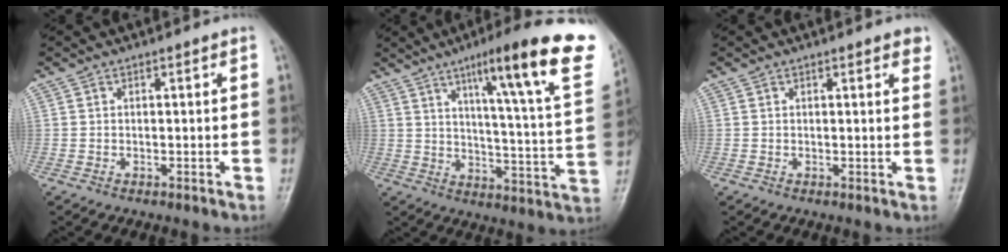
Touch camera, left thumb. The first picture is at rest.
{"total": 23.6, "force": [13.4, 2.8, 19.2], "torque": [-0.248, -0.048, 0.182]}
{"total": 2.5, "force": [1.7, 0.8, 1.7], "torque": [-0.010, -0.002, 0.016]}